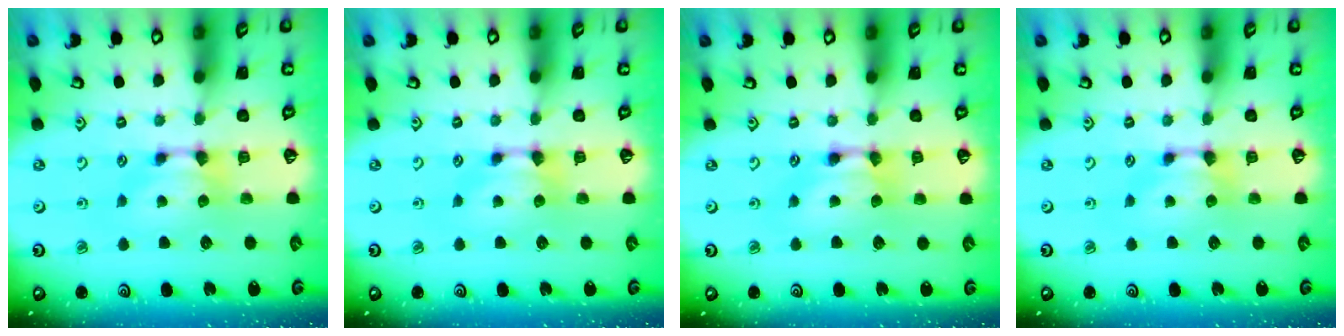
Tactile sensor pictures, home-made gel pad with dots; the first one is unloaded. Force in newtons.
{"total": 0.0}
{"total": 1.8, "press": 1.8, "slide": 0.1}
{"total": 0.0}